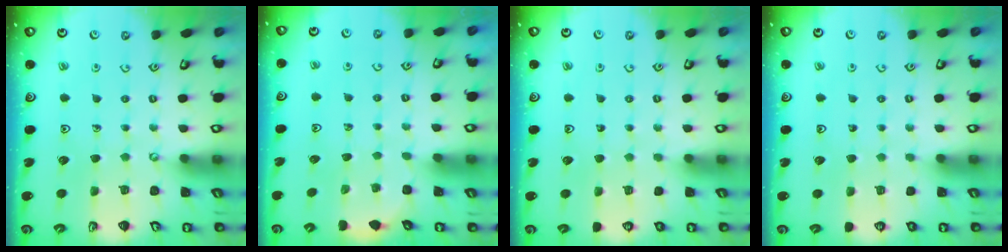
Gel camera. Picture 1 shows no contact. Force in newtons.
{"total": 1.5, "press": 1.2, "slide": 1.0}
{"total": 0.0}
{"total": 0.0}